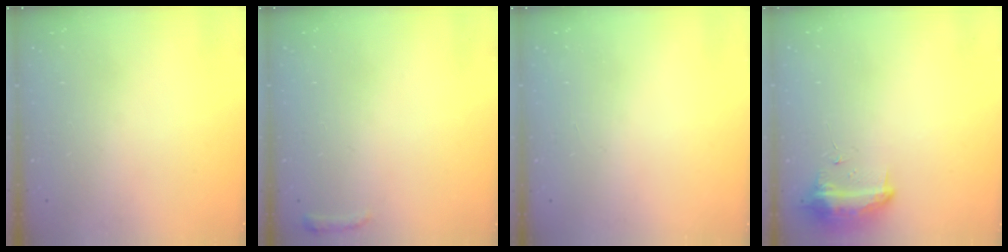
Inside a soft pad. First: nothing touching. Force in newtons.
{"total": 4.7, "press": 4.6, "slide": 0.9}
{"total": 0.9, "press": 0.0, "slide": 0.9}
{"total": 10.7, "press": 10.6, "slide": 0.7}